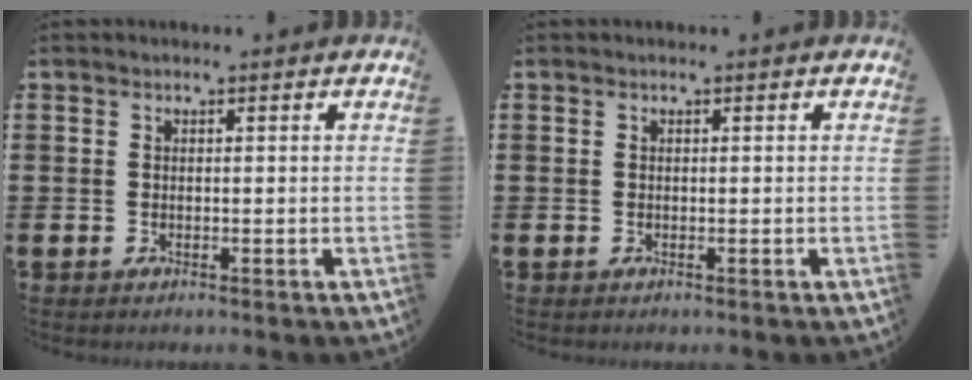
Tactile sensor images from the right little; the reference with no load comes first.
{"total": 0.0}